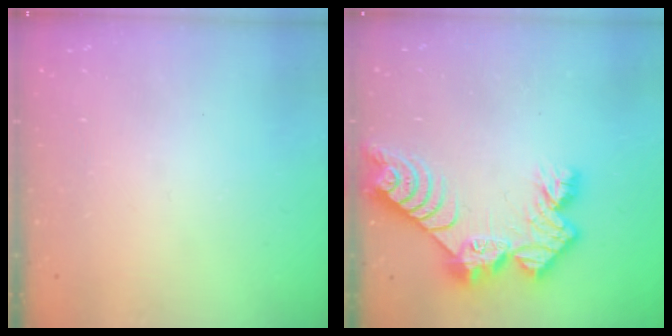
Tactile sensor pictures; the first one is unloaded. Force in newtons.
{"total": 11.9, "press": 11.9, "slide": 1.0}